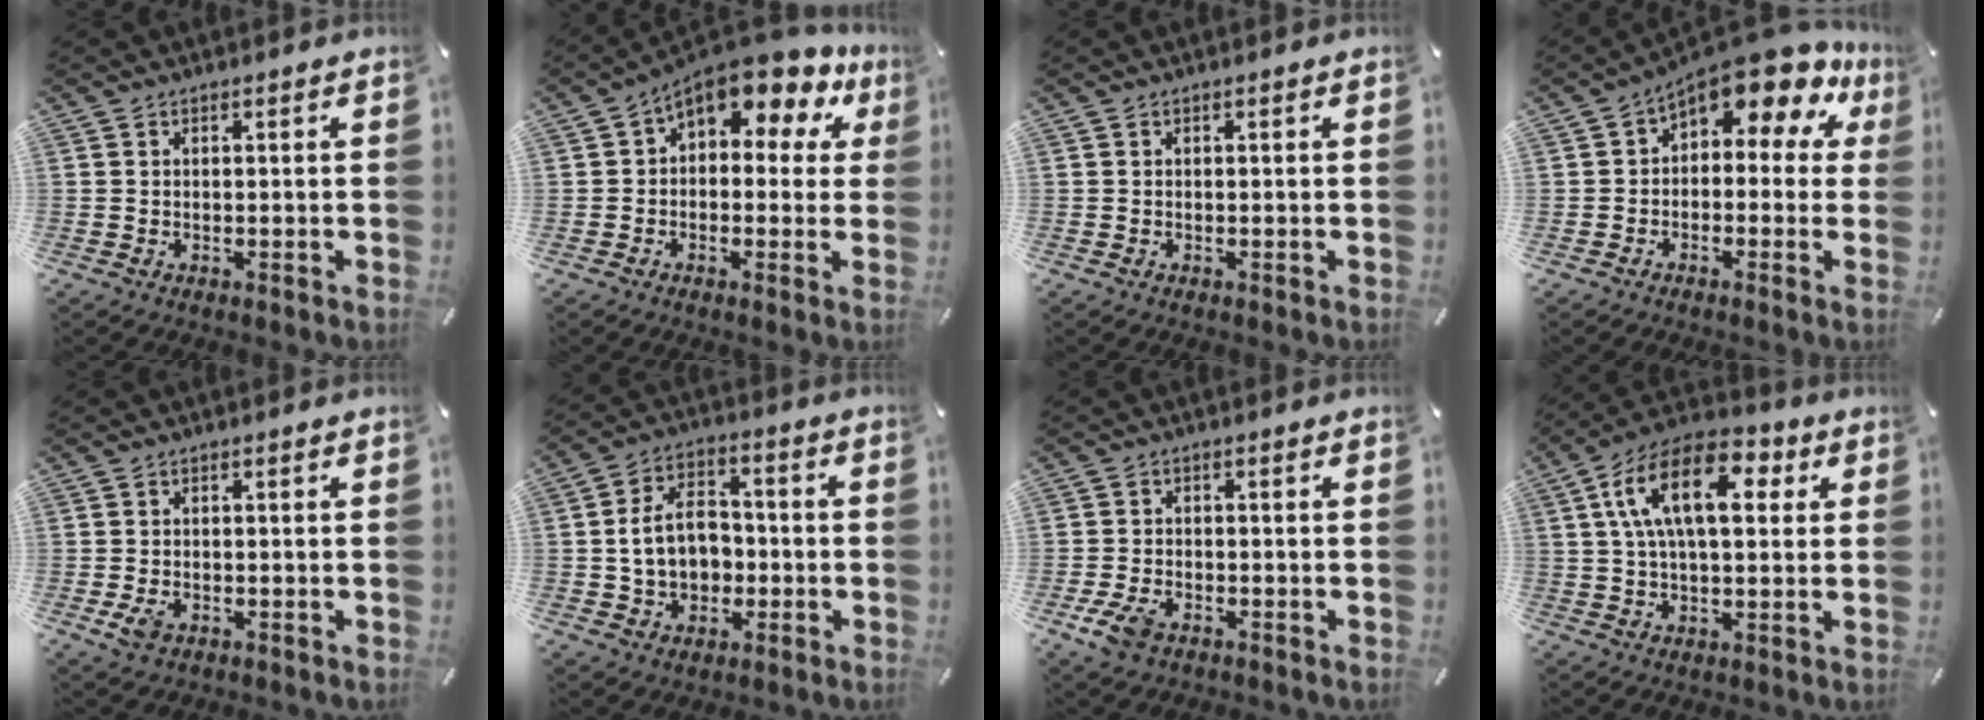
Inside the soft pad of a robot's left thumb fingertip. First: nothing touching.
{"total": 10.9, "force": [6.5, 5.3, 6.9], "torque": [-0.112, -0.043, 0.115]}
{"total": 0.0}
{"total": 11.6, "force": [7.3, 4.4, 7.8], "torque": [-0.128, -0.063, 0.126]}
{"total": 3.2, "force": [-1.2, 2.1, 2.1], "torque": [-0.057, -0.002, -0.026]}
{"total": 10.6, "force": [-1.0, 8.5, 6.2], "torque": [-0.113, 0.024, -0.013]}
{"total": 5.2, "force": [-2.7, 3.2, 3.2], "torque": [-0.081, 0.006, -0.055]}
{"total": 16.7, "force": [5.0, 8.9, 13.2], "torque": [-0.256, 0.006, 0.081]}